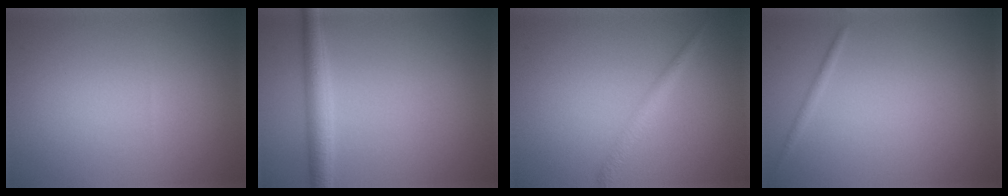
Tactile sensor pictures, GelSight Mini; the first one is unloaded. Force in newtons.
{"total": 2.8, "press": 2.8, "slide": 0.1}
{"total": 1.6, "press": 1.6, "slide": 0.0}
{"total": 0.7, "press": 0.7, "slide": 0.0}